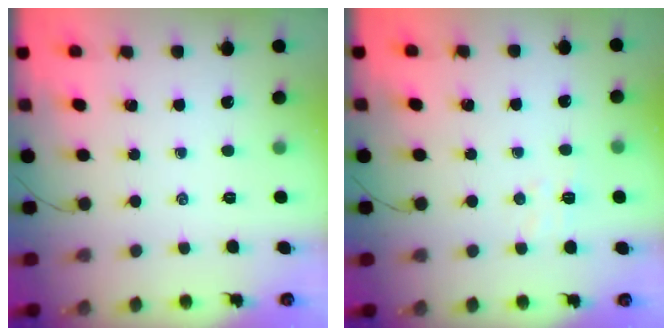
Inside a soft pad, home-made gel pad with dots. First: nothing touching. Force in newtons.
{"total": 5.4, "press": 5.4, "slide": 0.8}